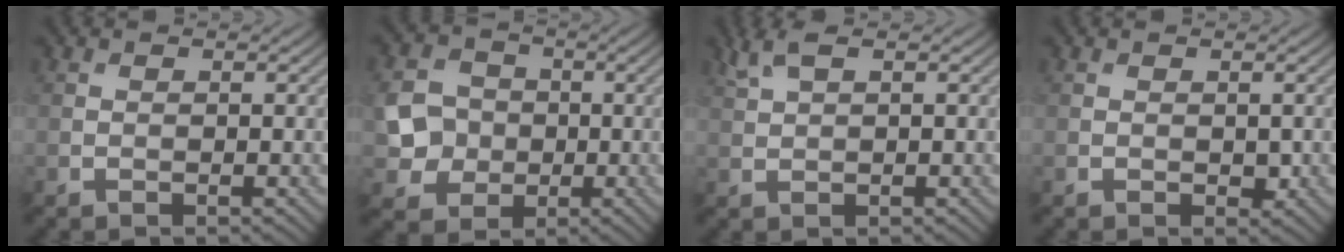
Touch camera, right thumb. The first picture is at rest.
{"total": 6.5, "force": [-0.8, 5.9, 2.7], "torque": [-0.072, -0.001, -0.028]}
{"total": 2.9, "force": [1.8, 0.8, 2.2], "torque": [-0.059, 0.010, 0.042]}
{"total": 1.0, "force": [-0.1, 0.7, 0.8], "torque": [-0.010, -0.005, 0.002]}